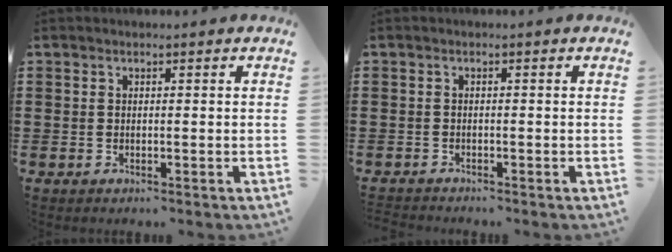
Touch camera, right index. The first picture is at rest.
{"total": 0.9, "force": [-0.9, 0.1, -0.1], "torque": [-0.001, 0.002, -0.019]}